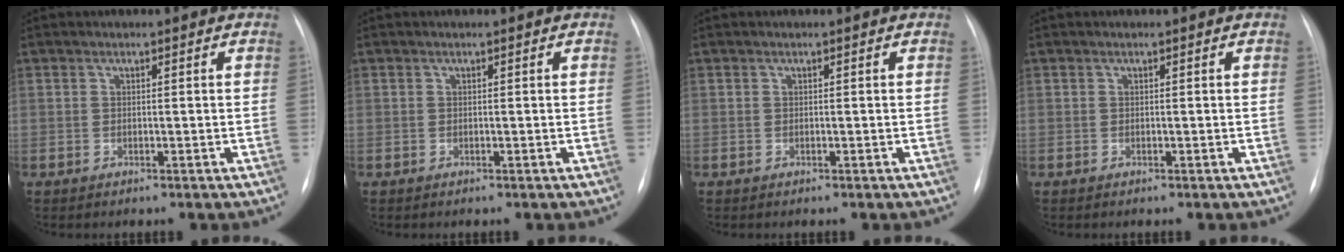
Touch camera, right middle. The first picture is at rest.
{"total": 0.0}
{"total": 0.0}
{"total": 0.0}